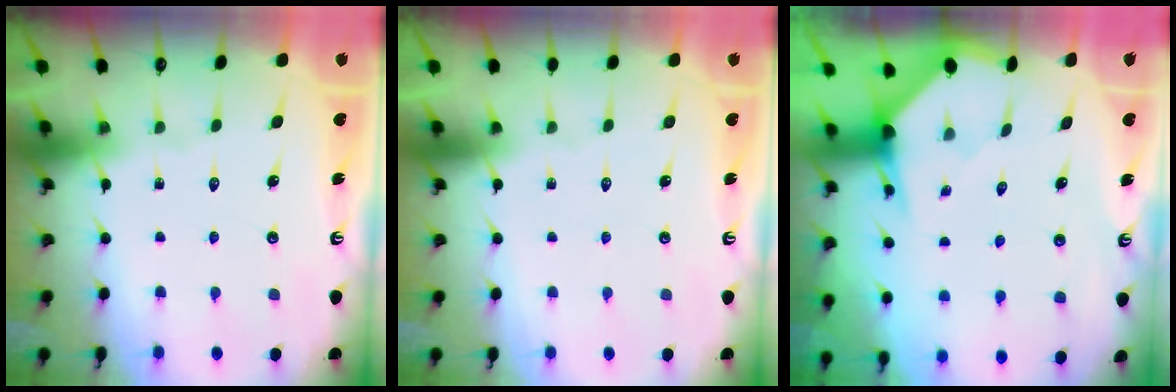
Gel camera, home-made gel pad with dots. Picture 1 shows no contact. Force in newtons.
{"total": 0.0}
{"total": 3.3, "press": 3.3, "slide": 0.3}